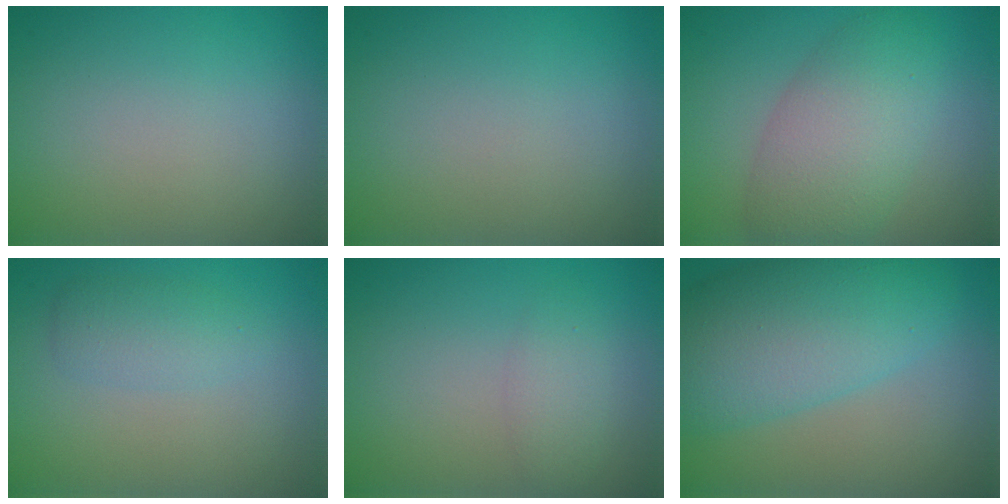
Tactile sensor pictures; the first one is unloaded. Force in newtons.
{"total": 0.0}
{"total": 6.4, "press": 6.4, "slide": 0.2}
{"total": 2.3, "press": 2.2, "slide": 0.2}
{"total": 1.7, "press": 1.7, "slide": 0.1}
{"total": 8.6, "press": 8.6, "slide": 0.3}